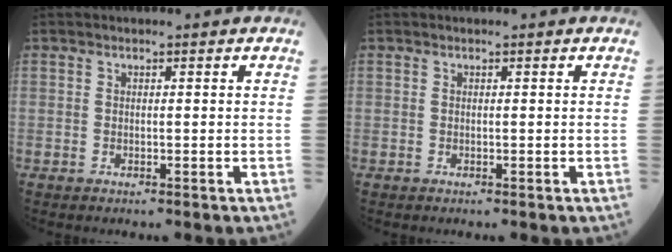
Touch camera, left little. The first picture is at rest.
{"total": 0.0}